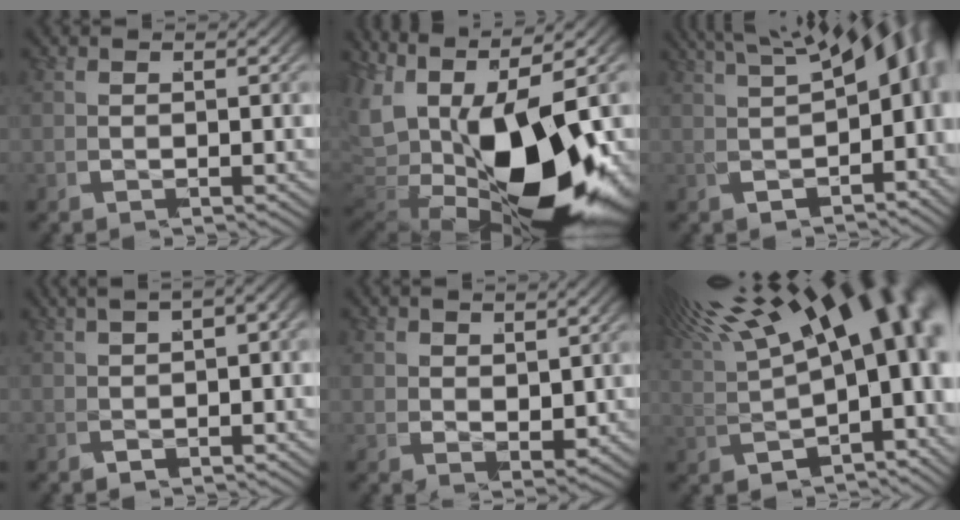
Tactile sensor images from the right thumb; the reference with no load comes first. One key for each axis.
{"total": 20.2, "fx": -1.9, "fy": 12.5, "fz": 15.7, "tx": -0.283, "ty": -0.046, "tz": -0.015}
{"total": 9.9, "fx": 1.8, "fy": 5.7, "fz": 7.9, "tx": -0.098, "ty": 0.005, "tz": 0.027}
{"total": 6.7, "fx": 1.0, "fy": 3.8, "fz": 5.4, "tx": -0.080, "ty": 0.012, "tz": 0.007}
{"total": 1.7, "fx": 1.5, "fy": 0.7, "fz": 0.6, "tx": -0.006, "ty": 0.003, "tz": 0.030}
{"total": 14.8, "fx": 3.0, "fy": 8.7, "fz": 11.6, "tx": -0.161, "ty": -0.011, "tz": 0.056}